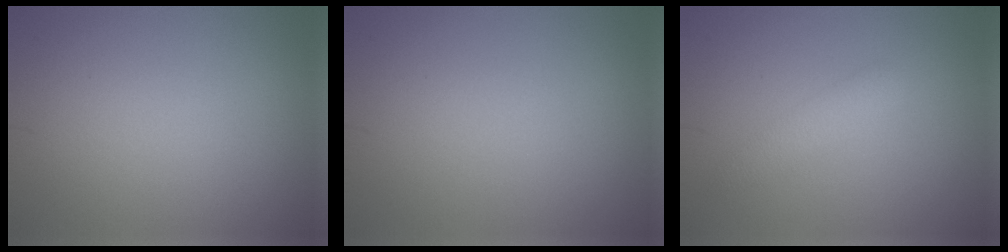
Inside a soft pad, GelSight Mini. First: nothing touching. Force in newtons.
{"total": 0.0}
{"total": 1.9, "press": 1.9, "slide": 0.0}